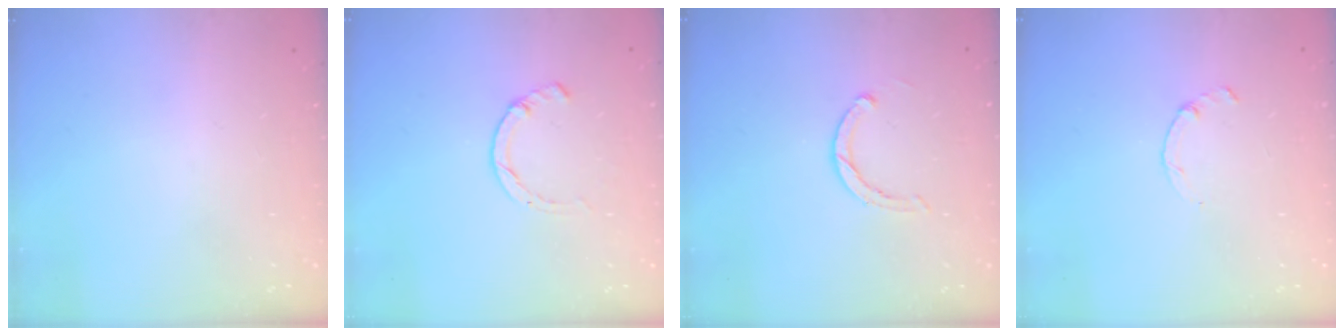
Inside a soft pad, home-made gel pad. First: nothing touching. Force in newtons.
{"total": 2.3, "press": 2.3, "slide": 0.5}
{"total": 2.8, "press": 2.8, "slide": 0.2}
{"total": 1.5, "press": 1.4, "slide": 0.3}